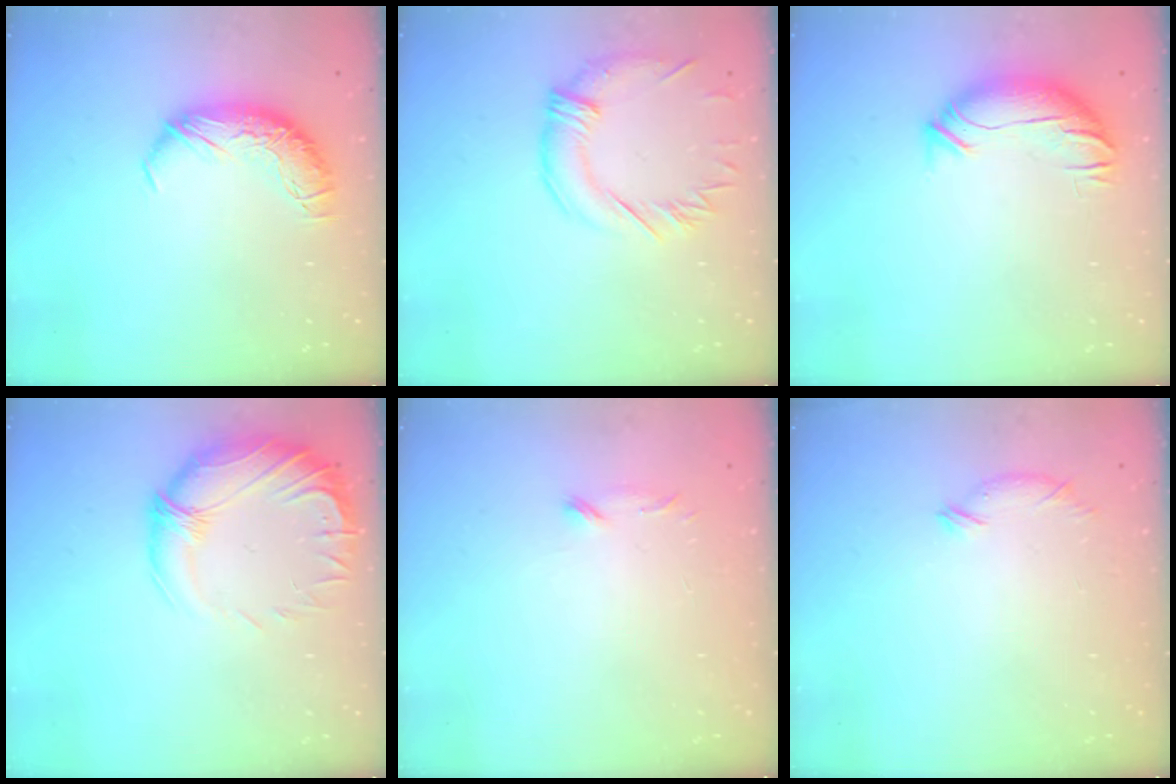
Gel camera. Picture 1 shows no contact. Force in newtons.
{"total": 1.1, "press": 0.2, "slide": 1.1}
{"total": 3.7, "press": 3.0, "slide": 2.2}
{"total": 3.0, "press": 1.1, "slide": 2.8}
{"total": 7.8, "press": 7.8, "slide": 0.5}
{"total": 5.0, "press": 5.0, "slide": 0.7}